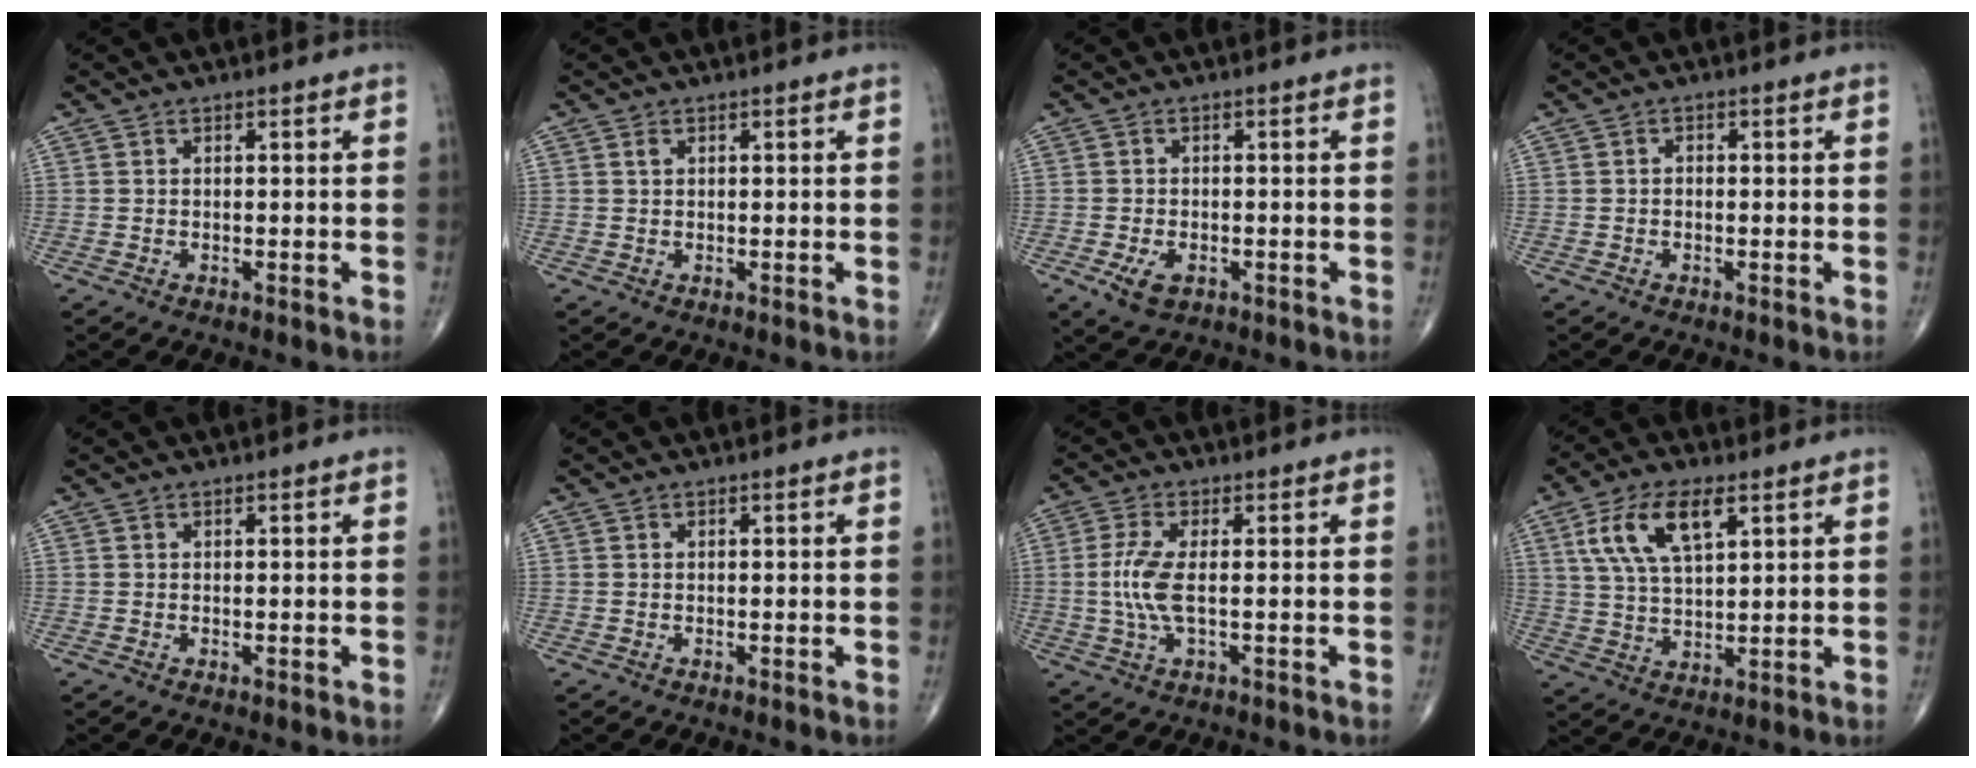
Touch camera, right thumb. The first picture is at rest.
{"total": 0.8, "force": [0.4, 0.5, 0.5], "torque": [-0.009, 0.001, 0.008]}
{"total": 4.3, "force": [-1.8, 2.5, 3.0], "torque": [-0.053, -0.001, -0.027]}
{"total": 0.9, "force": [0.0, 0.6, 0.6], "torque": [-0.007, 0.005, -0.003]}
{"total": 0.0}
{"total": 0.0}
{"total": 6.4, "force": [-0.1, 2.0, 6.1], "torque": [-0.155, -0.001, -0.006]}
{"total": 11.3, "force": [4.8, 5.0, 8.9], "torque": [-0.170, -0.005, 0.094]}